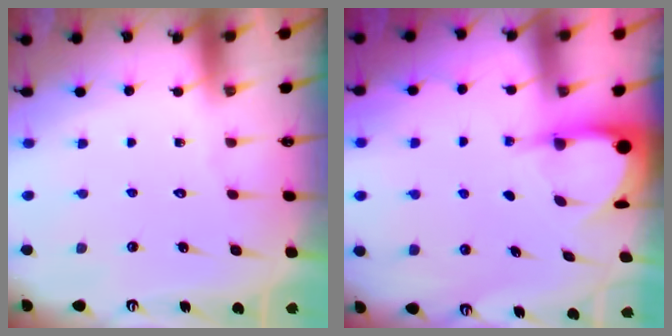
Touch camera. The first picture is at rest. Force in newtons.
{"total": 4.0, "press": 3.9, "slide": 0.4}